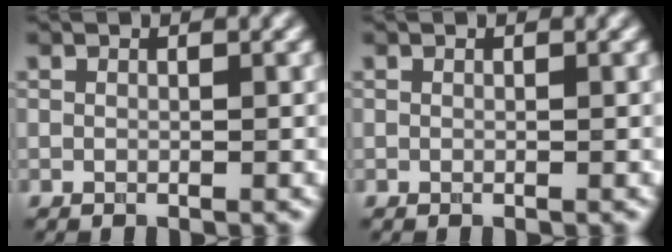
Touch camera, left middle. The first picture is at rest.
{"total": 0.0}